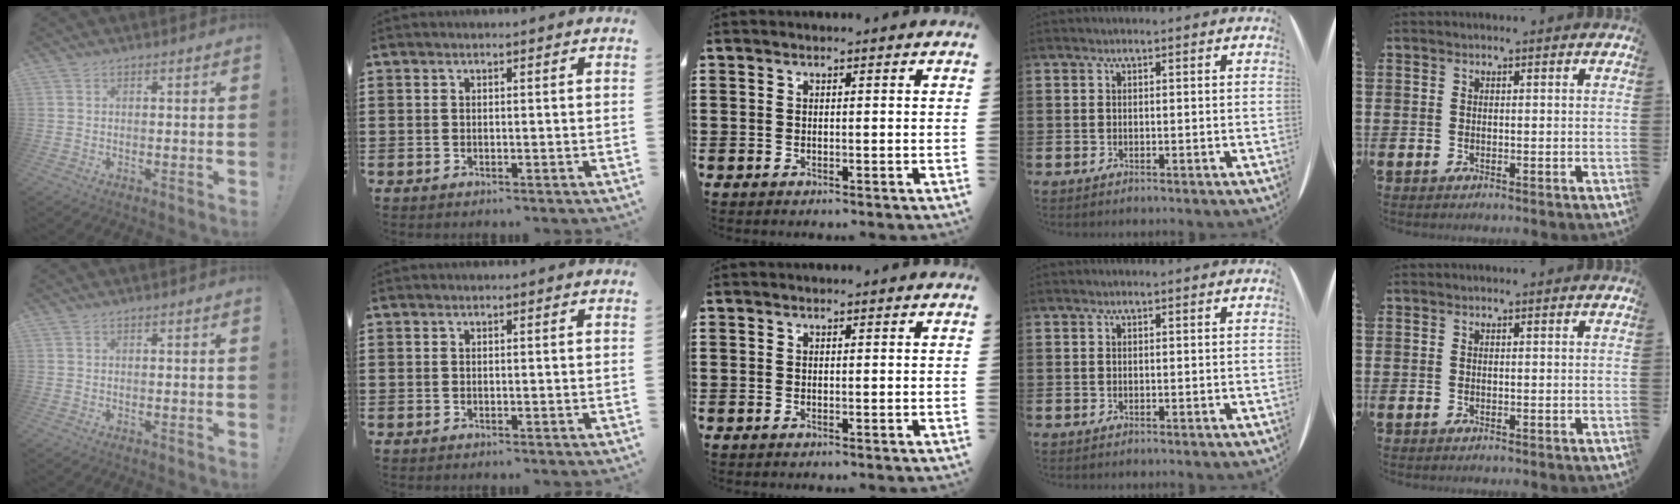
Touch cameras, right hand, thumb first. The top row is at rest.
{}